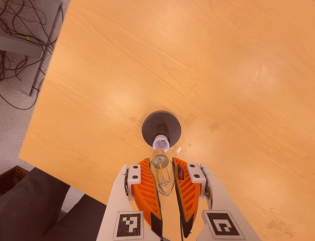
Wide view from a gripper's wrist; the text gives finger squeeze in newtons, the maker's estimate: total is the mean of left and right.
{"total": 22.7, "left": 27.6, "right": 17.8}